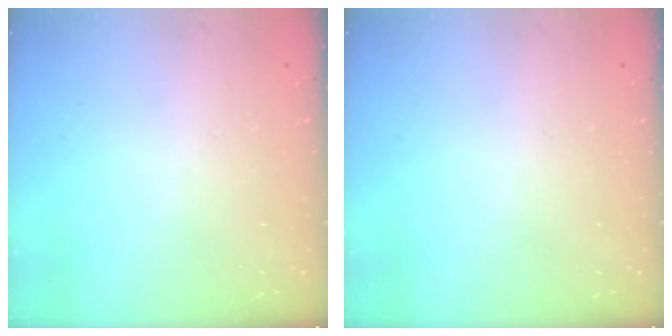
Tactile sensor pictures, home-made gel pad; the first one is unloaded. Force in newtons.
{"total": 0.0}